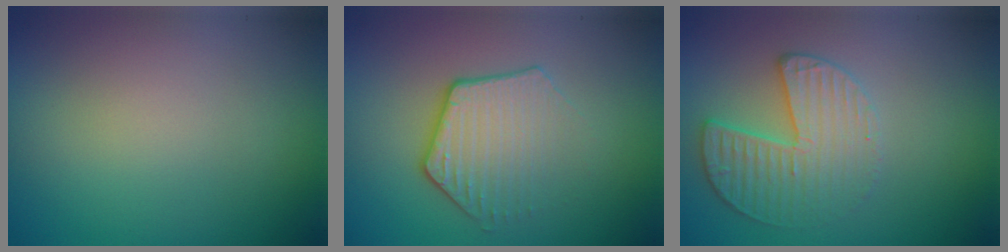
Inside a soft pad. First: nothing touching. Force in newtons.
{"total": 3.9, "press": 3.0, "slide": 2.5}
{"total": 3.3, "press": 3.3, "slide": 0.6}